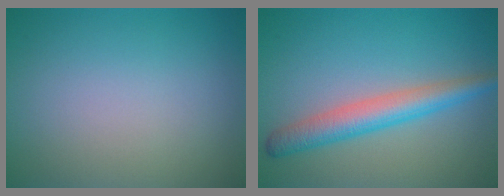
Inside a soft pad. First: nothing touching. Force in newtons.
{"total": 4.2, "press": 4.2, "slide": 0.1}